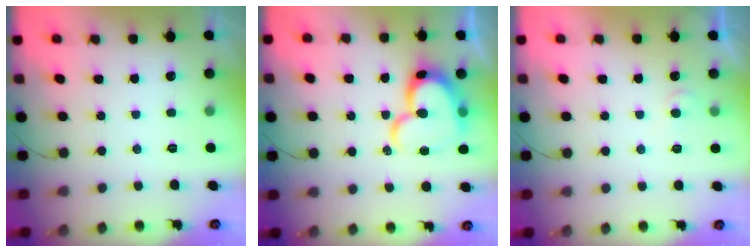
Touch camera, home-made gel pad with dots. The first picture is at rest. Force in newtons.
{"total": 18.6, "press": 18.6, "slide": 1.5}
{"total": 4.4, "press": 4.4, "slide": 0.5}